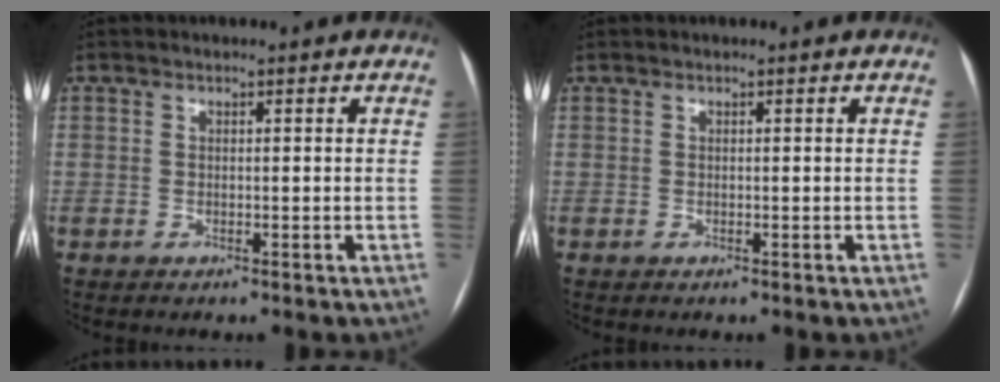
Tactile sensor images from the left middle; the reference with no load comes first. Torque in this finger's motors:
{"motor_torque": [0.00, 0.00, 0.00, 0.00]}